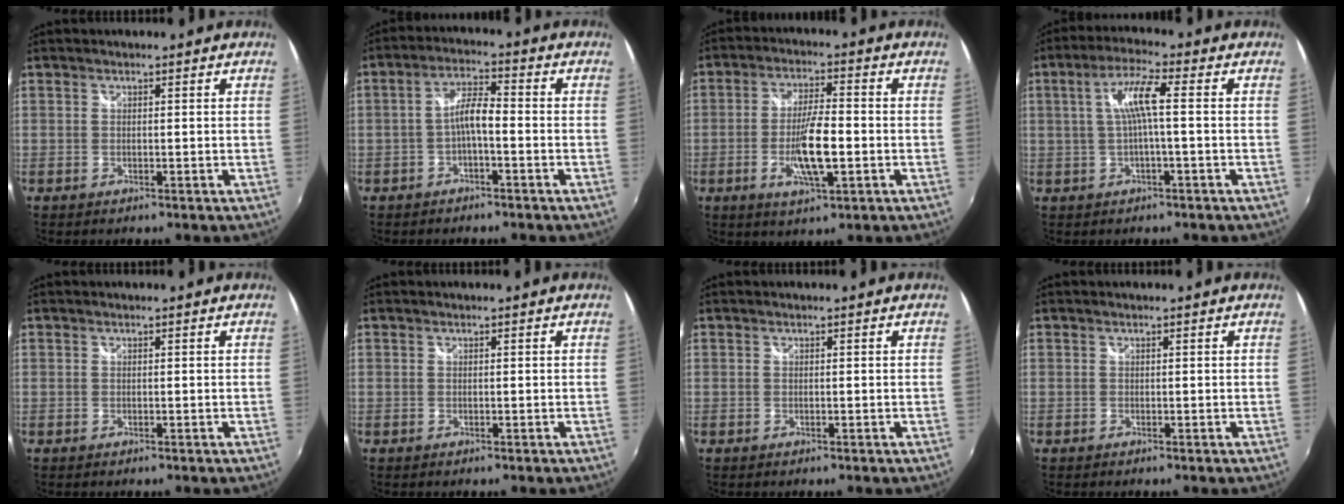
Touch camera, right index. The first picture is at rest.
{"total": 4.6, "force": [-1.8, 1.0, 4.1], "torque": [-0.084, 0.013, -0.033]}
{"total": 9.3, "force": [-2.5, 2.0, 8.7], "torque": [-0.167, -0.006, -0.045]}
{"total": 6.2, "force": [0.0, 0.2, 6.2], "torque": [-0.123, 0.008, 0.006]}
{"total": 0.0}
{"total": 0.0}
{"total": 0.0}
{"total": 0.0}